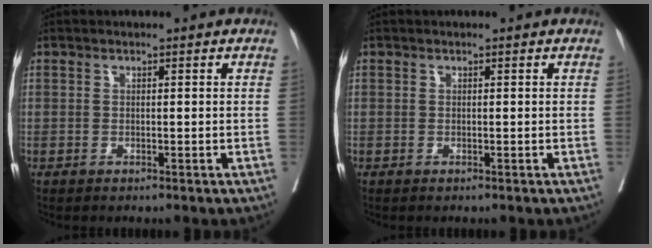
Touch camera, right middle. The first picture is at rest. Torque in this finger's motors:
{"motor_torque": [0.42, -0.36, 0.03, 0.01]}